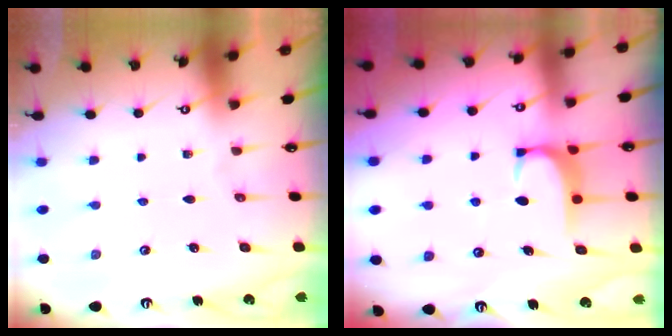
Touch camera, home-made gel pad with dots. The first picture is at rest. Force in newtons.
{"total": 1.9, "press": 1.9, "slide": 0.5}